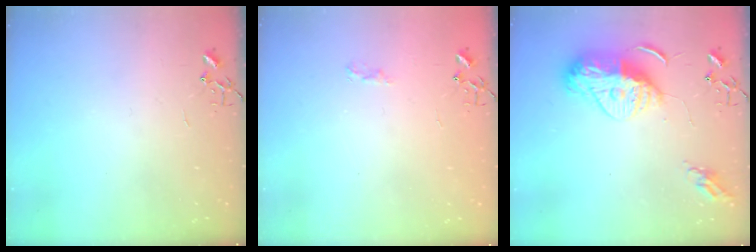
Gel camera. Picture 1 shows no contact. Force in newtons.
{"total": 5.6, "press": 5.6, "slide": 0.6}
{"total": 14.4, "press": 14.3, "slide": 1.2}